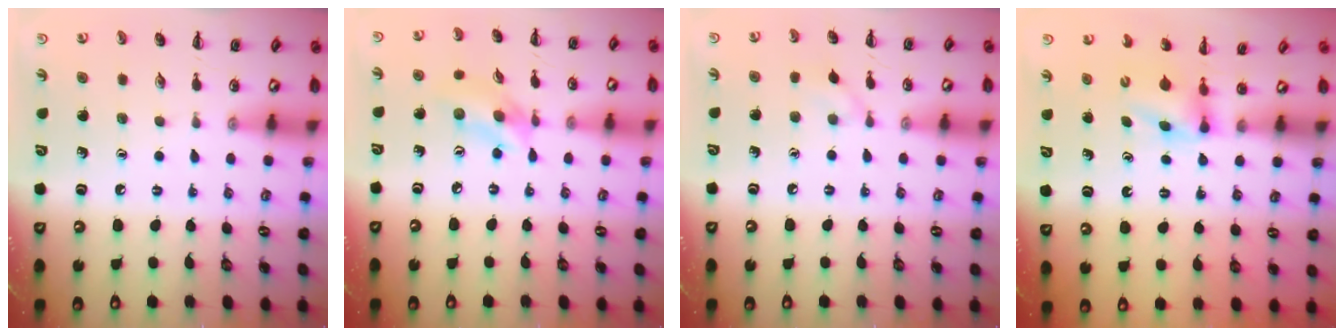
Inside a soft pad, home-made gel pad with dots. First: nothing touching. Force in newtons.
{"total": 8.1, "press": 8.0, "slide": 1.2}
{"total": 5.7, "press": 5.3, "slide": 2.1}
{"total": 3.7, "press": 3.5, "slide": 1.3}